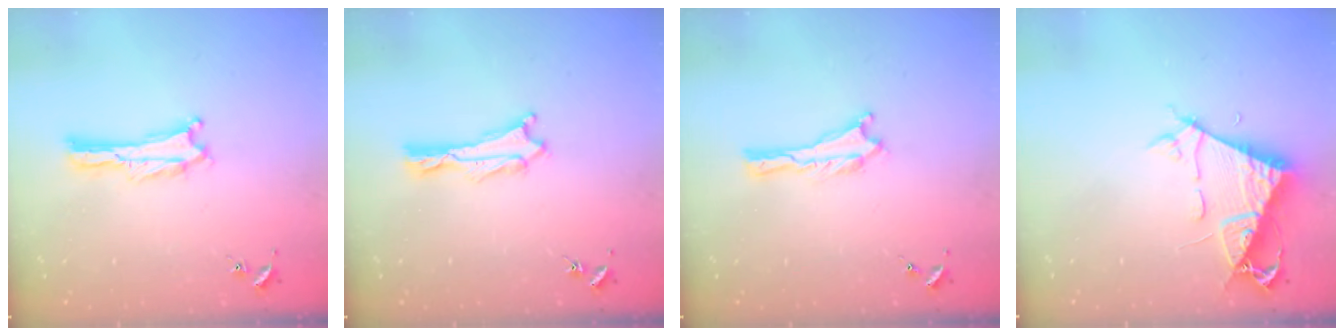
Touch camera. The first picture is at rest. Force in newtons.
{"total": 1.0, "press": 1.0, "slide": 0.1}
{"total": 0.0}
{"total": 7.0, "press": 7.0, "slide": 0.8}